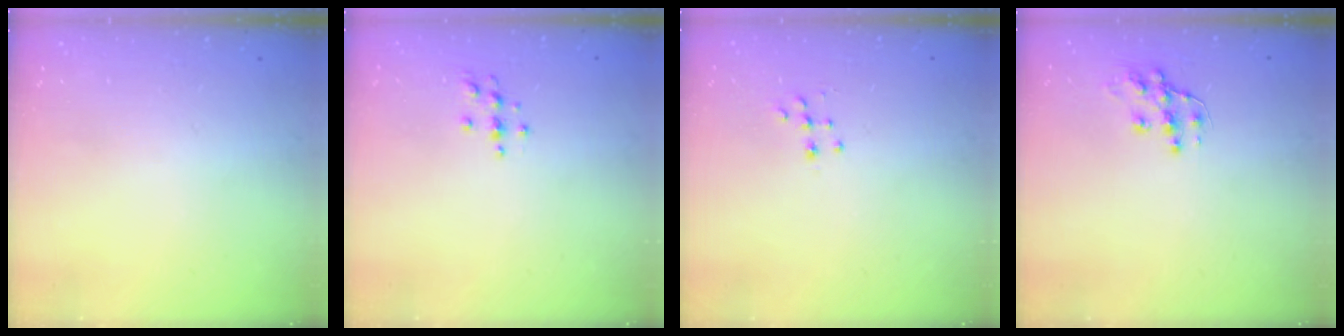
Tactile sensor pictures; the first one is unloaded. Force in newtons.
{"total": 3.5, "press": 3.4, "slide": 0.5}
{"total": 6.8, "press": 6.8, "slide": 0.5}
{"total": 10.2, "press": 10.2, "slide": 0.8}